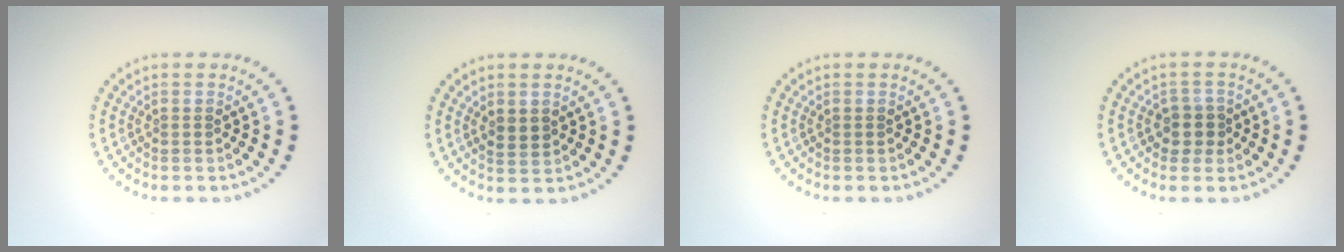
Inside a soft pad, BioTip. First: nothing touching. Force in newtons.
{"total": 1.6, "press": 1.6, "slide": 0.4}
{"total": 0.0}
{"total": 2.1, "press": 1.9, "slide": 1.0}